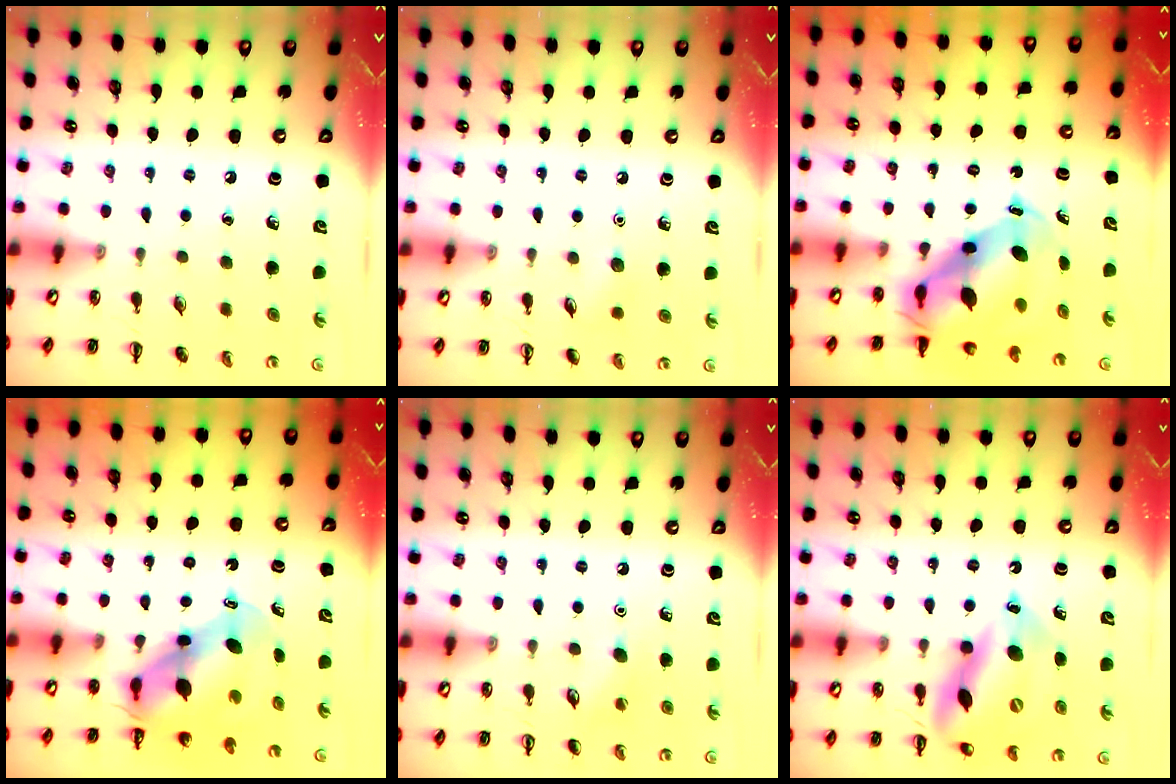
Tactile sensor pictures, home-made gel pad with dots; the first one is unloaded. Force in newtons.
{"total": 4.8, "press": 4.6, "slide": 1.3}
{"total": 8.7, "press": 8.4, "slide": 2.2}
{"total": 6.4, "press": 6.2, "slide": 1.6}
{"total": 8.2, "press": 8.1, "slide": 1.4}
{"total": 15.7, "press": 15.0, "slide": 4.5}